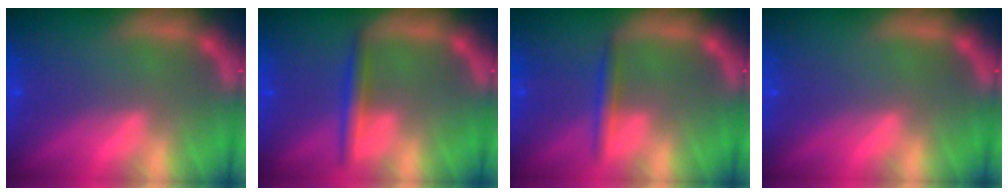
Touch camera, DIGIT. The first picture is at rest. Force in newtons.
{"total": 2.4}
{"total": 1.9}
{"total": 0.0}